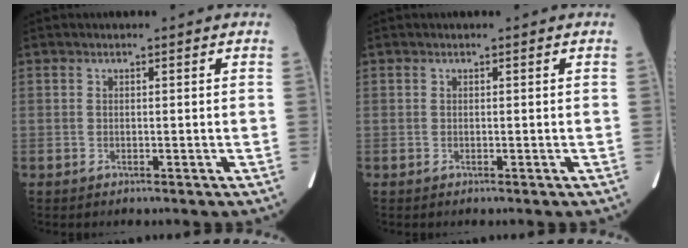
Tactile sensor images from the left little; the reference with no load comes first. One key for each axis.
{"total": 0.0}